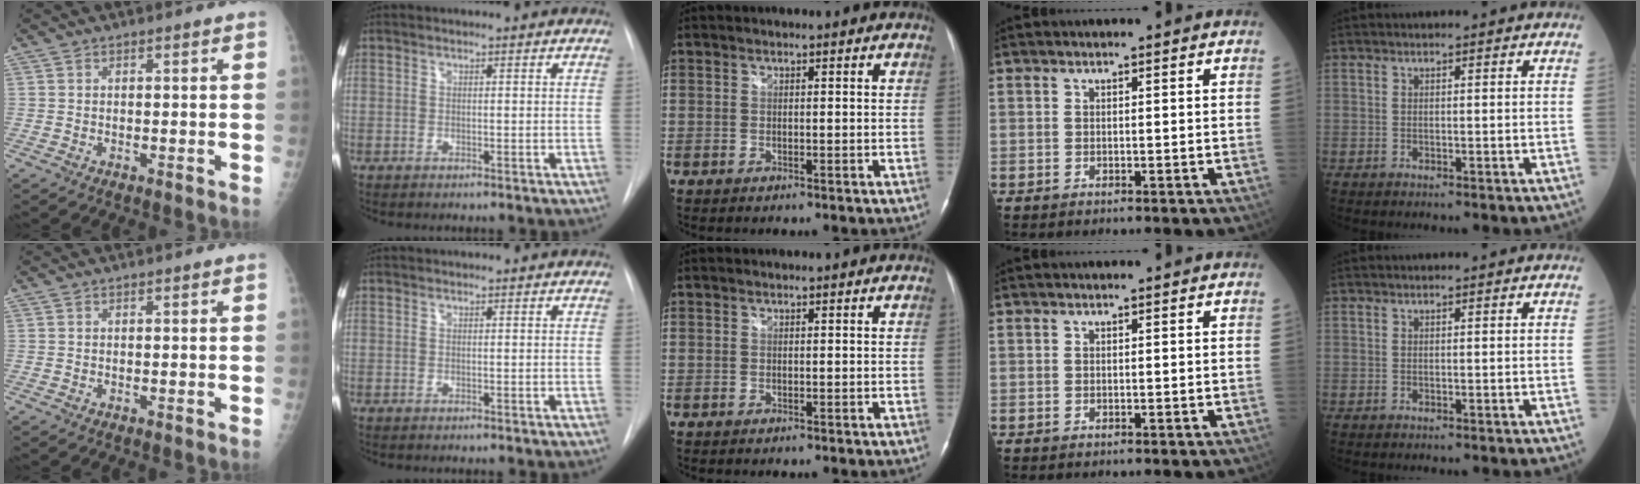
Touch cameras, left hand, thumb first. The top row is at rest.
{}